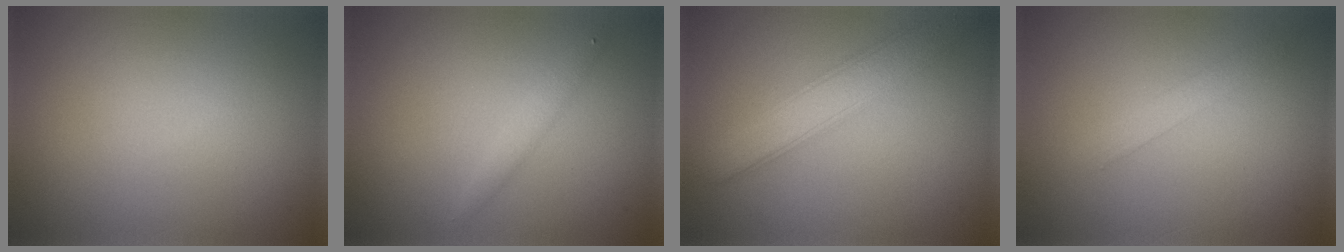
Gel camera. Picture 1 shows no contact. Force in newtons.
{"total": 1.3, "press": 1.3, "slide": 0.0}
{"total": 4.3, "press": 4.2, "slide": 0.4}
{"total": 1.5, "press": 1.5, "slide": 0.1}